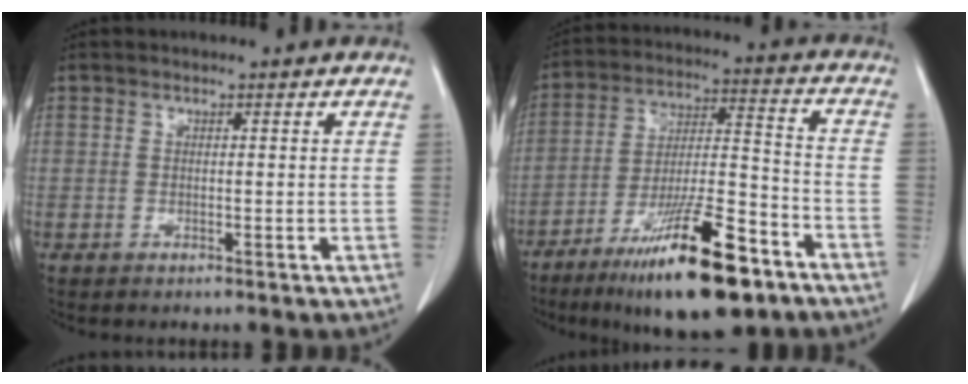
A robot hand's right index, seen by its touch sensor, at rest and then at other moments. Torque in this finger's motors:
{"motor_torque": [1.73, -0.40, 1.00, 0.19]}